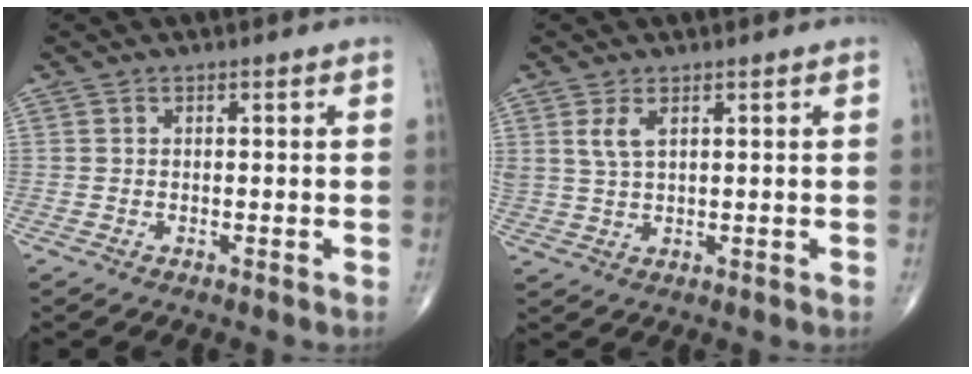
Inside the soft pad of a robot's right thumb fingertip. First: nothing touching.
{"total": 3.3, "force": [1.5, 1.4, 2.5], "torque": [-0.055, -0.004, 0.037]}